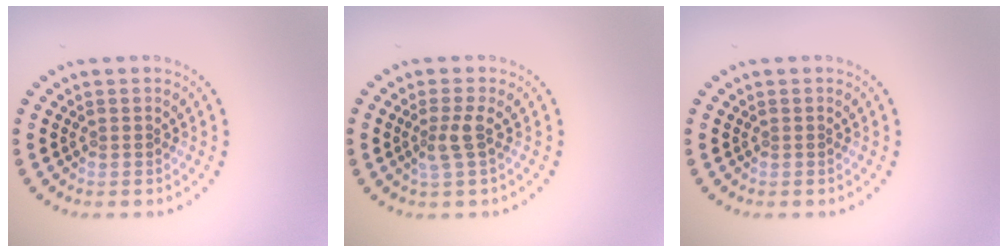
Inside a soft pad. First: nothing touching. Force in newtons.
{"total": 1.8, "press": 1.4, "slide": 1.2}
{"total": 0.0}